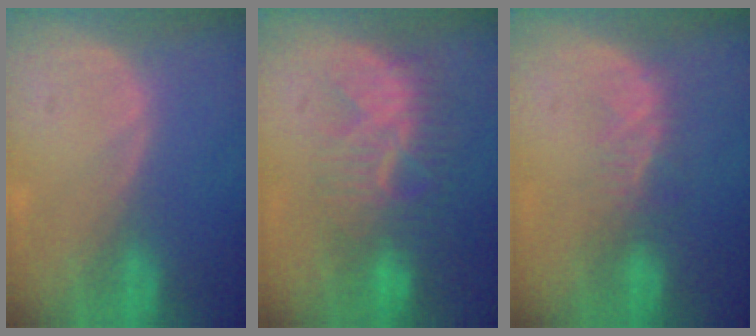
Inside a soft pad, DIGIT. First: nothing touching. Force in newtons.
{"total": 8.3, "press": 8.0, "slide": 2.4}
{"total": 3.4, "press": 3.0, "slide": 1.6}